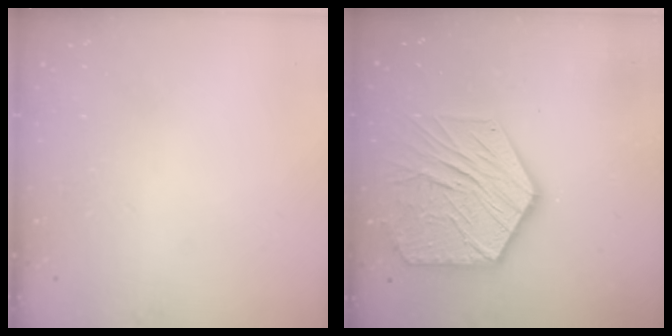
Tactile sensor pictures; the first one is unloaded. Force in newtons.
{"total": 18.9, "press": 18.8, "slide": 1.8}